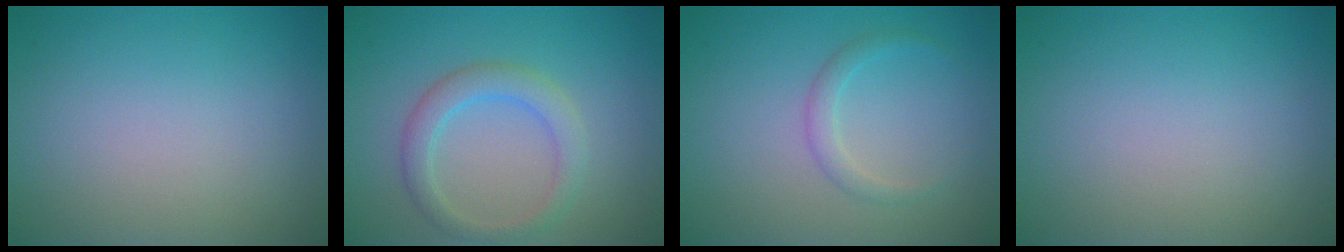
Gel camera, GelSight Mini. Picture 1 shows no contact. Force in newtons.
{"total": 3.0, "press": 3.0, "slide": 0.0}
{"total": 1.5, "press": 1.5, "slide": 0.0}
{"total": 0.0}